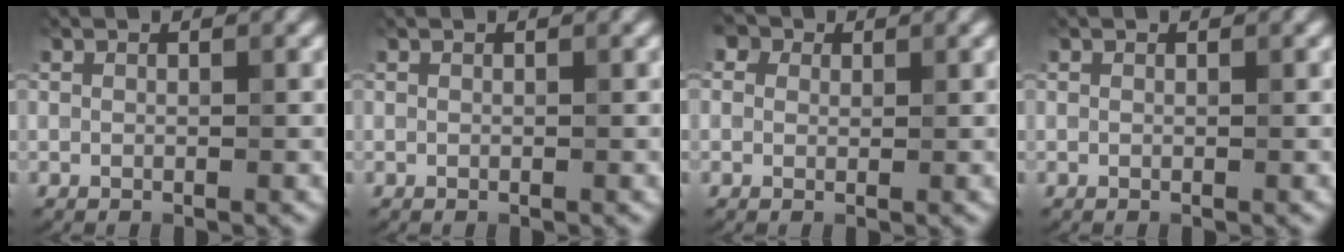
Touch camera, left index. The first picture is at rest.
{"total": 0.0}
{"total": 3.9, "force": [2.2, 2.7, 1.7], "torque": [-0.037, 0.017, 0.015]}
{"total": 0.0}